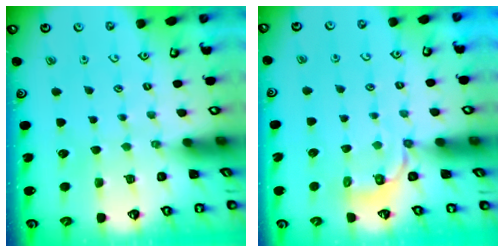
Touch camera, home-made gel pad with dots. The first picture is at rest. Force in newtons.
{"total": 3.7, "press": 2.7, "slide": 2.5}